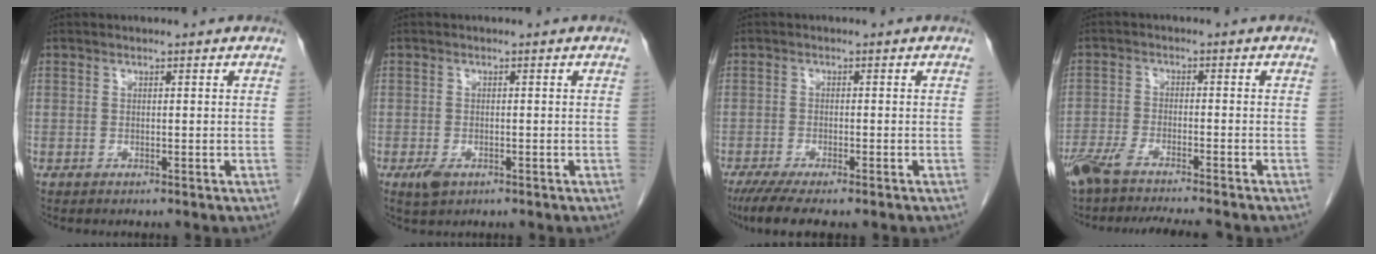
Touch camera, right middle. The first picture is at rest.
{"total": 2.4, "force": [-1.2, 1.2, 1.6], "torque": [-0.036, -0.003, -0.015]}
{"total": 7.7, "force": [-5.9, 1.4, 4.7], "torque": [-0.072, -0.016, -0.091]}
{"total": 12.1, "force": [-10.4, 0.9, 6.0], "torque": [-0.093, -0.016, -0.164]}